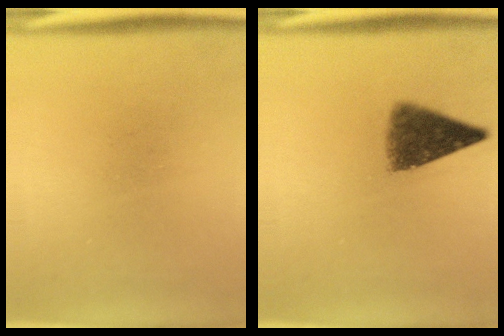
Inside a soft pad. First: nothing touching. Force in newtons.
{"total": 7.2}